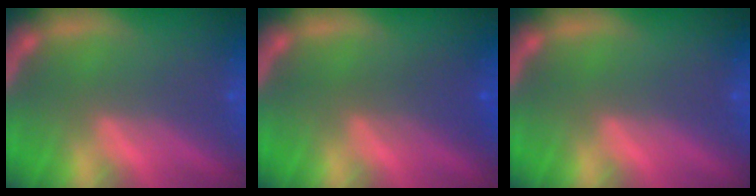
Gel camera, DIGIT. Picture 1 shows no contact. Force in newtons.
{"total": 2.4}
{"total": 0.0}